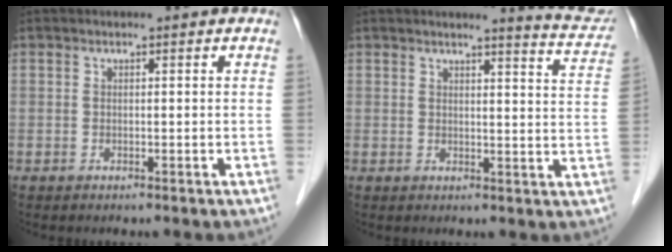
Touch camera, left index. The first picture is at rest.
{"total": 6.8, "force": [6.5, 0.0, 1.9], "torque": [-0.023, -0.032, 0.056]}